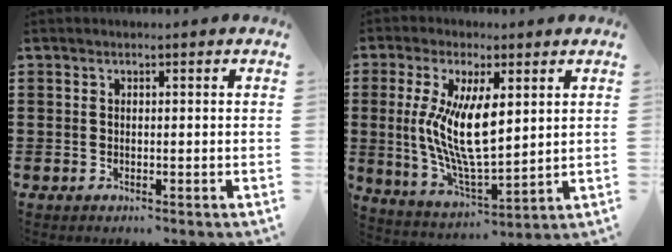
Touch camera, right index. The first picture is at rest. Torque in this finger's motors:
{"motor_torque": [2.14, 0.00, 0.55, 0.21]}